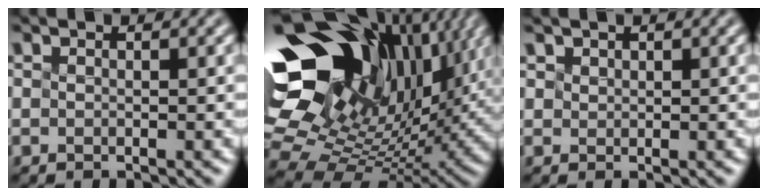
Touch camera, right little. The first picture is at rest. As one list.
[{"total": 17.0, "force": [7.4, 10.8, 10.9], "torque": [-0.226, 0.037, 0.133]}, {"total": 0.8, "force": [0.7, -0.1, -0.4], "torque": [0.000, 0.002, 0.026]}]